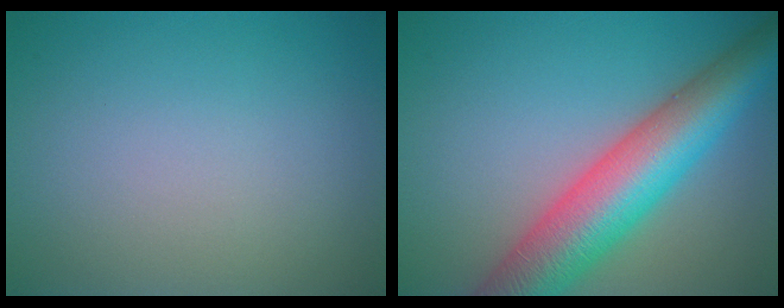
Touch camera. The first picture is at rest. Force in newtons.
{"total": 10.8, "press": 10.8, "slide": 0.3}